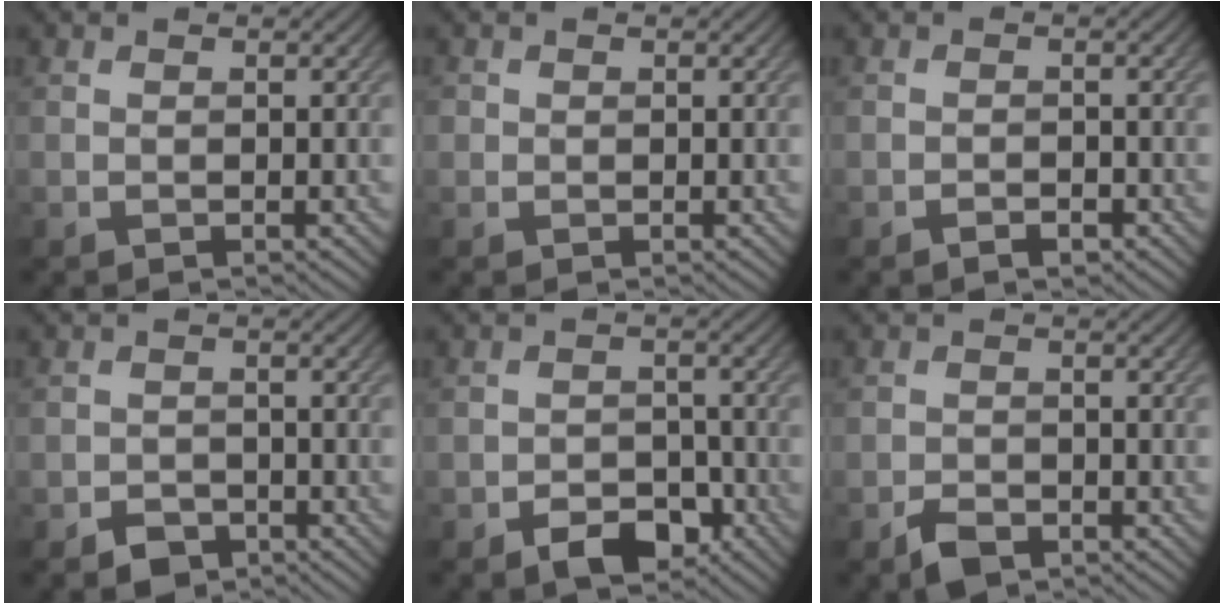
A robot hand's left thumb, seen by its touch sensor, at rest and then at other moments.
{"total": 0.8, "force": [0.1, 0.8, 0.1], "torque": [-0.001, -0.002, 0.000]}
{"total": 1.4, "force": [-0.9, 0.6, 0.8], "torque": [-0.012, 0.000, -0.017]}
{"total": 2.6, "force": [-1.8, 1.6, 0.9], "torque": [-0.012, -0.003, -0.038]}
{"total": 4.6, "force": [-2.7, 2.8, 2.4], "torque": [-0.032, -0.003, -0.052]}
{"total": 2.7, "force": [-1.9, 1.3, 1.3], "torque": [-0.025, -0.003, -0.040]}